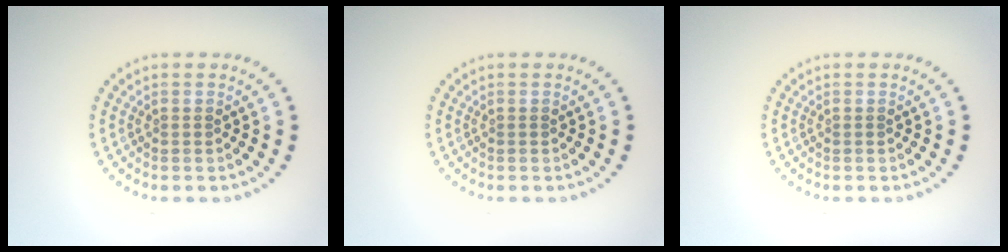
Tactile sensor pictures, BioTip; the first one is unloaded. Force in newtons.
{"total": 0.0}
{"total": 0.0}